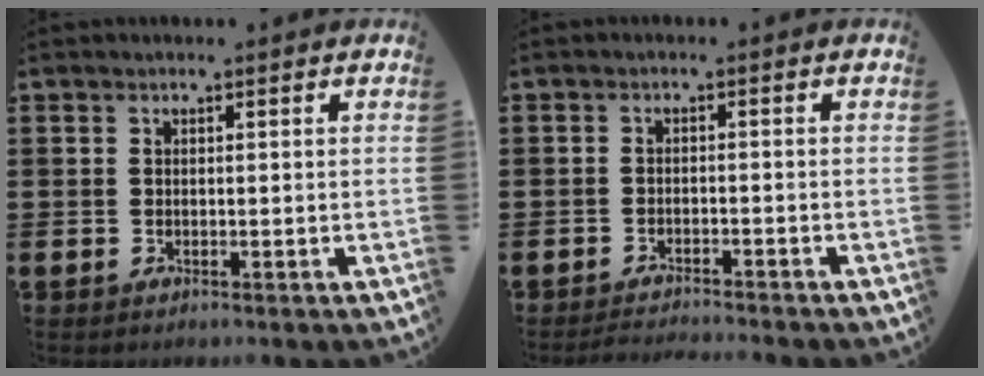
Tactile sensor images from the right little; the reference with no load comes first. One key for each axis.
{"total": 1.6, "fx": -1.6, "fy": -0.2, "fz": 0.3, "tx": -0.006, "ty": 0.004, "tz": -0.031}